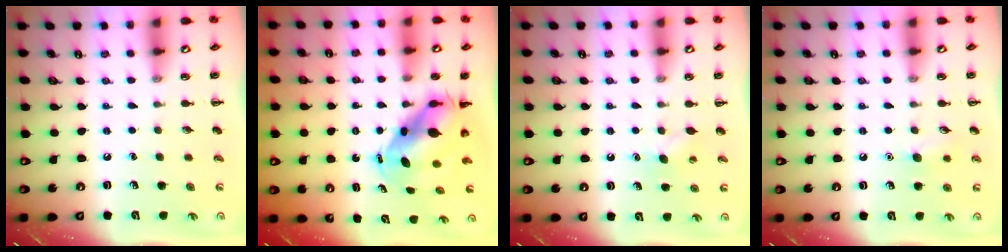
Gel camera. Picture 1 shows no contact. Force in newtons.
{"total": 7.8, "press": 7.5, "slide": 1.9}
{"total": 3.9, "press": 3.8, "slide": 1.1}
{"total": 7.0, "press": 6.7, "slide": 2.0}